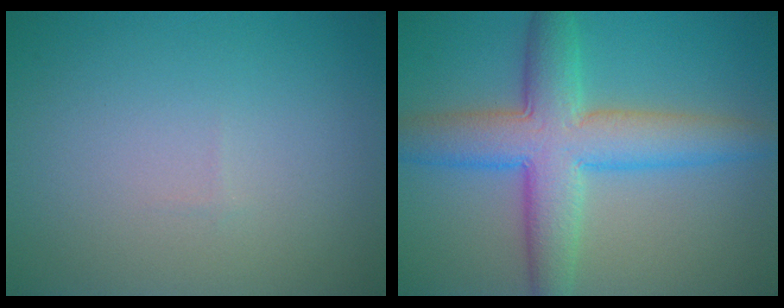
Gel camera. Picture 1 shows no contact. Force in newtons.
{"total": 7.9, "press": 7.9, "slide": 0.2}